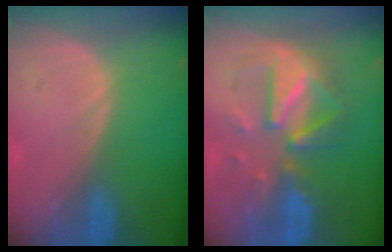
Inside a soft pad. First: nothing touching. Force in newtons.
{"total": 9.1, "press": 9.1, "slide": 0.5}